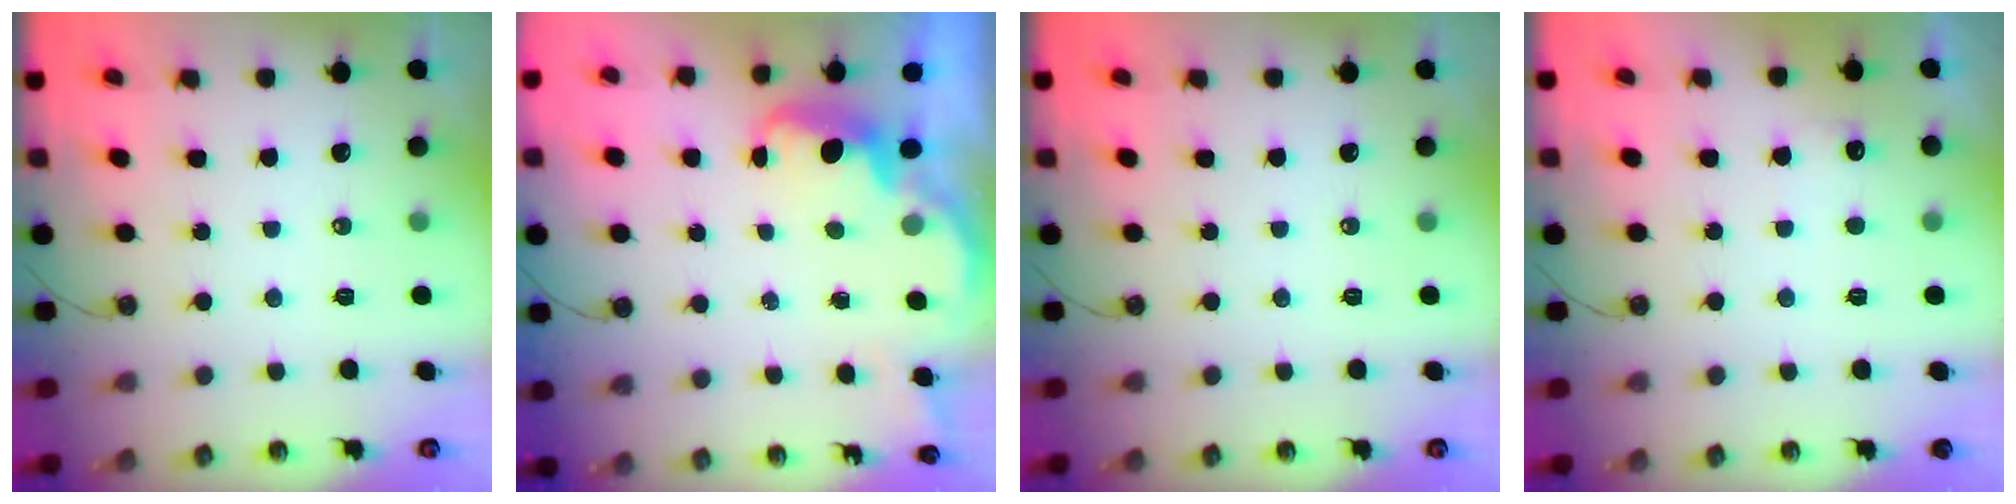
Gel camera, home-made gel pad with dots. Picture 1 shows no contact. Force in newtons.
{"total": 1.9, "press": 1.9, "slide": 0.5}
{"total": 0.0}
{"total": 4.4, "press": 4.2, "slide": 1.2}